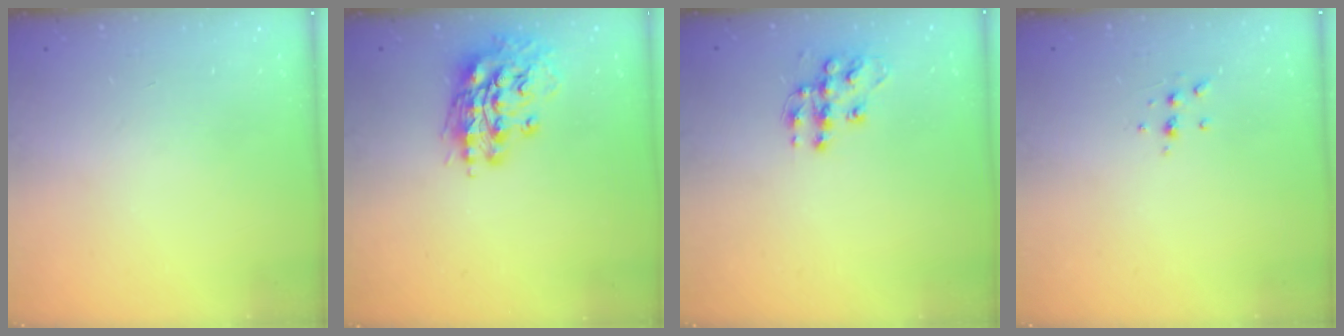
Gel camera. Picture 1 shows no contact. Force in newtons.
{"total": 13.2, "press": 13.1, "slide": 1.9}
{"total": 10.8, "press": 10.8, "slide": 0.6}
{"total": 6.1, "press": 6.1, "slide": 0.7}